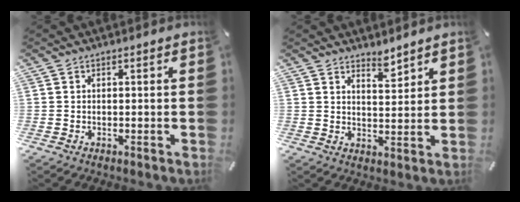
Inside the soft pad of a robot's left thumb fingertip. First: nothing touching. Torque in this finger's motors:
{"motor_torque": [0.35, -0.46, -0.12, -0.06, 0.11]}